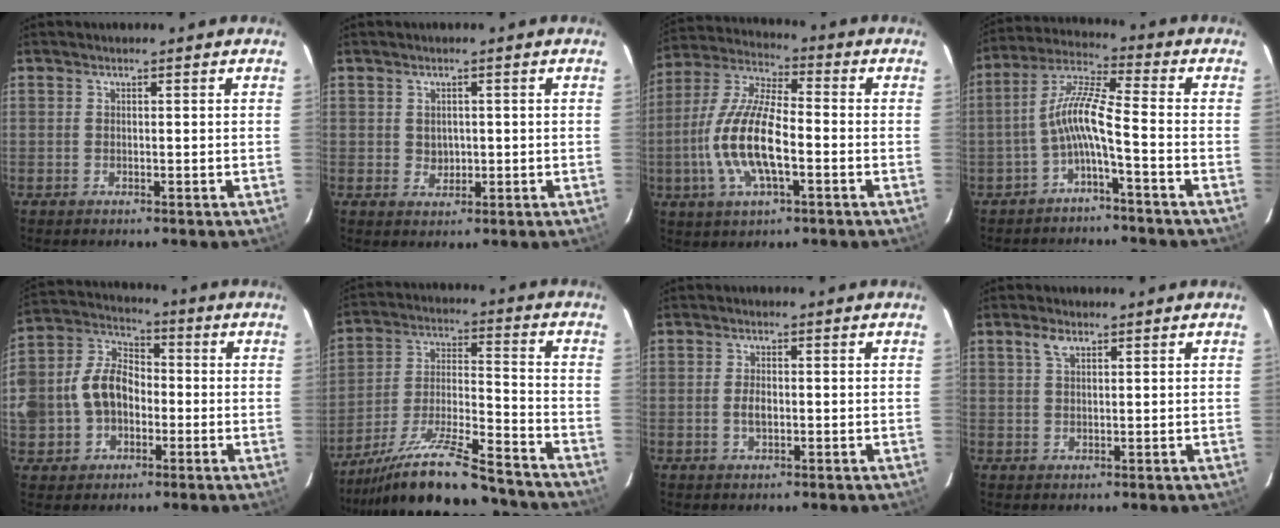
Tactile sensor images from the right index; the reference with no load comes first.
{"total": 2.2, "force": [0.2, 2.1, 0.8], "torque": [-0.010, 0.002, 0.008]}
{"total": 14.8, "force": [-3.6, 5.0, 13.4], "torque": [-0.279, -0.003, -0.071]}
{"total": 7.7, "force": [-3.0, 0.3, 7.1], "torque": [-0.167, 0.018, -0.058]}
{"total": 13.7, "force": [-2.0, 10.9, 8.0], "torque": [-0.196, 0.036, -0.033]}
{"total": 21.7, "force": [-18.6, 3.1, 10.7], "torque": [-0.199, -0.030, -0.293]}
{"total": 2.1, "force": [-0.4, 1.1, 1.8], "torque": [-0.034, -0.001, -0.007]}
{"total": 2.4, "force": [1.4, 1.1, 1.5], "torque": [-0.029, 0.005, 0.028]}